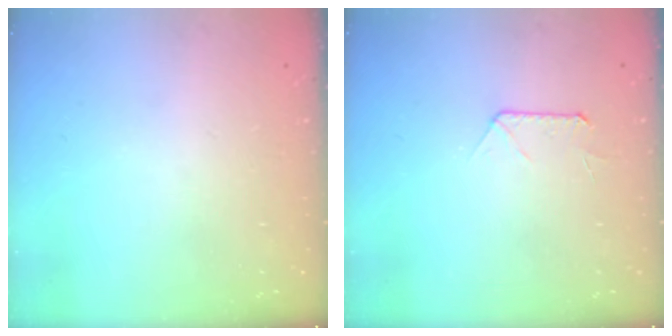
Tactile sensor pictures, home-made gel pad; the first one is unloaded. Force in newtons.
{"total": 5.2, "press": 5.1, "slide": 0.4}